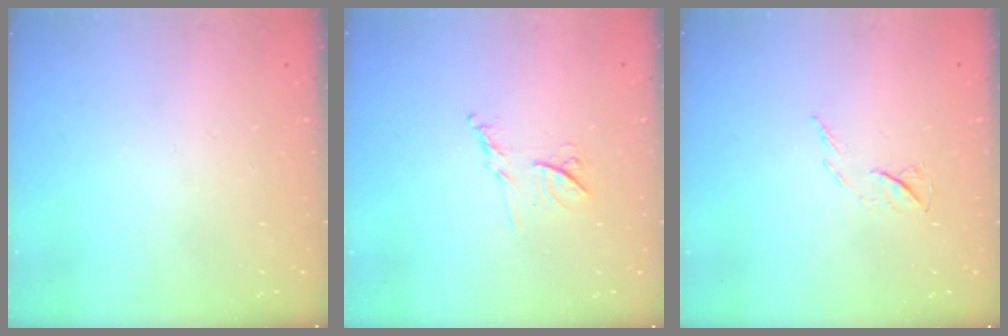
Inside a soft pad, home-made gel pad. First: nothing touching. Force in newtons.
{"total": 8.7, "press": 8.7, "slide": 0.4}
{"total": 6.1, "press": 5.9, "slide": 1.3}